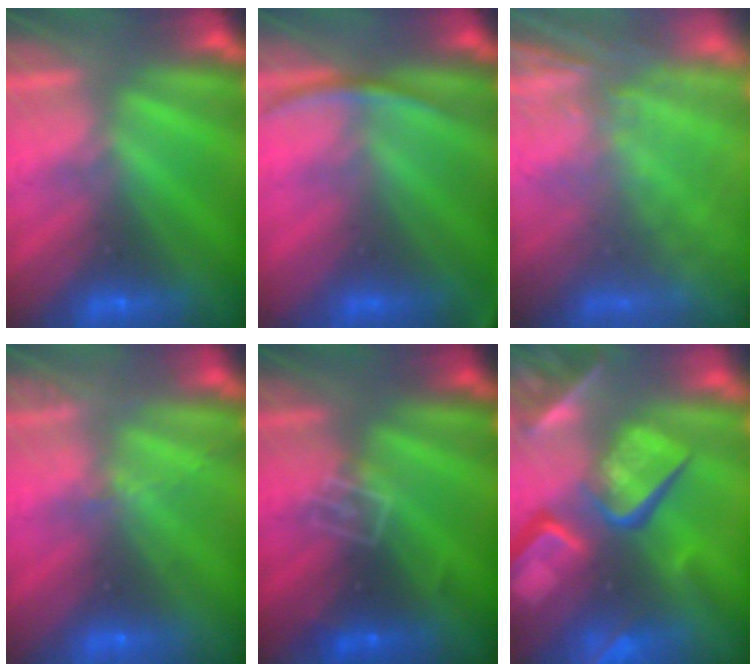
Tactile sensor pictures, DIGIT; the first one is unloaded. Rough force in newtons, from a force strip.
{"total": 2.8}
{"total": 6.1}
{"total": 2.0}
{"total": 2.8}
{"total": 7.9}